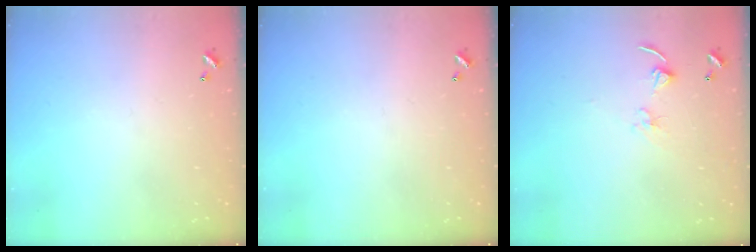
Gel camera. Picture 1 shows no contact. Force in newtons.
{"total": 0.0}
{"total": 2.7, "press": 2.7, "slide": 0.2}